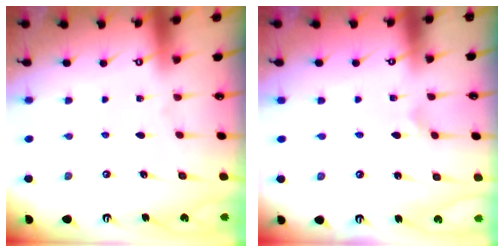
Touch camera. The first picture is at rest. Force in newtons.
{"total": 2.4, "press": 2.4, "slide": 0.2}